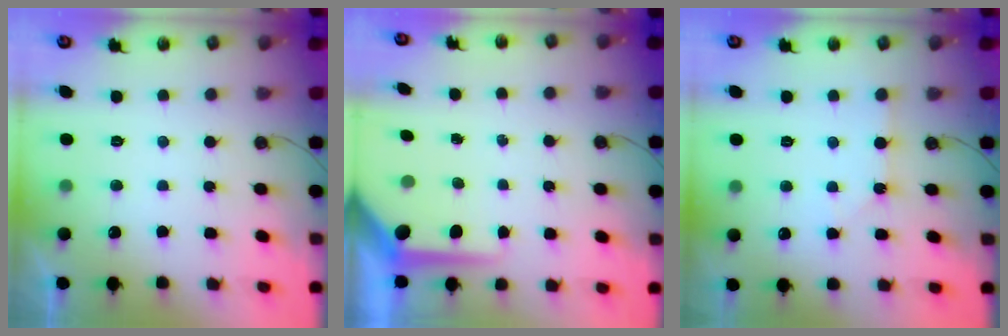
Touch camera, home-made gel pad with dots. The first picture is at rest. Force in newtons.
{"total": 8.7, "press": 8.6, "slide": 0.9}
{"total": 1.1, "press": 1.1, "slide": 0.2}